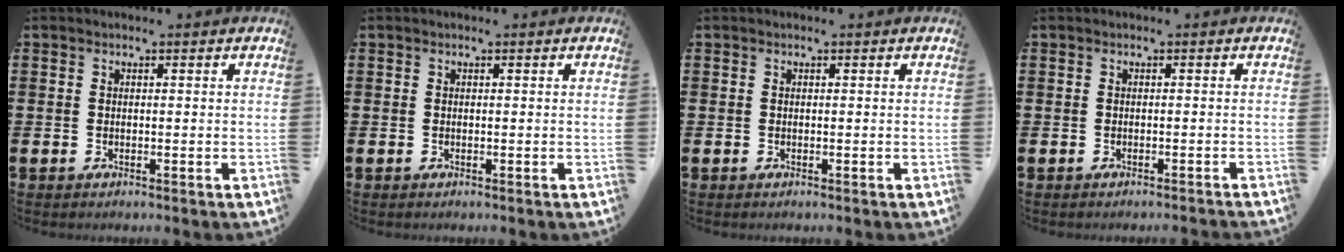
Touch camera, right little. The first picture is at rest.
{"total": 0.0}
{"total": 0.0}
{"total": 0.5, "force": [-0.5, -0.2, 0.1], "torque": [0.000, -0.001, -0.011]}